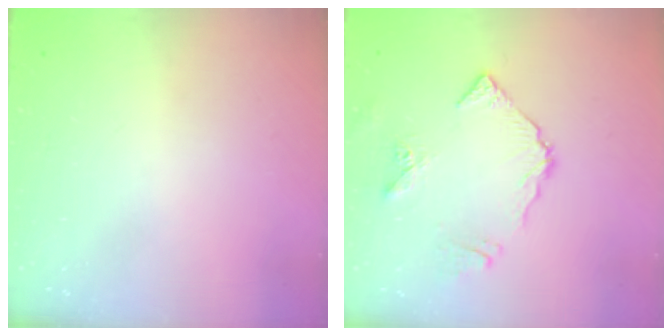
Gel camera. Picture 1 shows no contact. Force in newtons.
{"total": 8.5, "press": 8.5, "slide": 0.2}